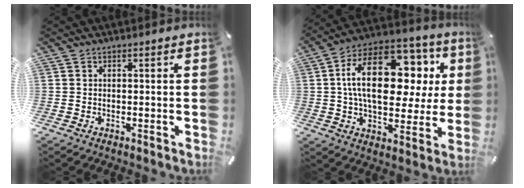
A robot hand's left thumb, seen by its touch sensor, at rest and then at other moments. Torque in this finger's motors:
{"motor_torque": [0.92, 0.87, 2.34, -0.43, 0.76]}